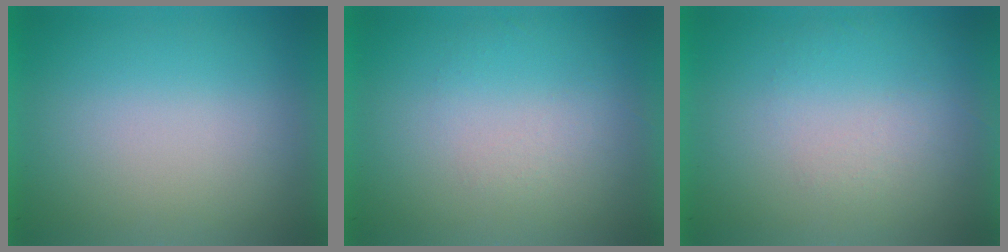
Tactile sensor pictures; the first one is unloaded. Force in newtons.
{"total": 1.2}
{"total": 1.2}